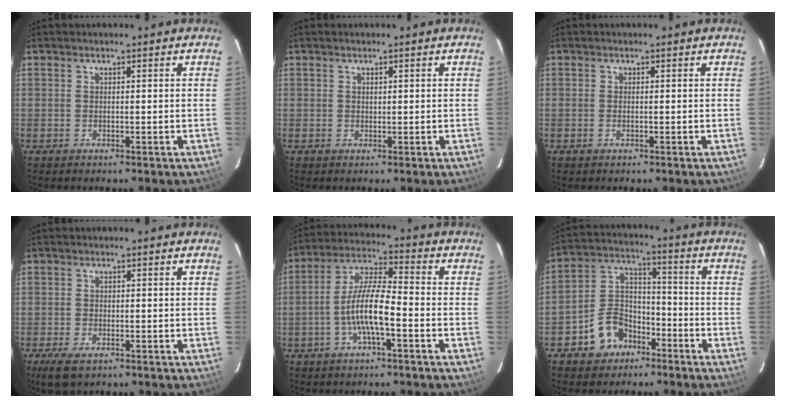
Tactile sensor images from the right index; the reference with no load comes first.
{"total": 0.5, "force": [0.3, 0.4, 0.2], "torque": [-0.003, 0.003, 0.005]}
{"total": 0.8, "force": [-0.3, 0.0, 0.7], "torque": [-0.015, 0.001, -0.006]}
{"total": 5.0, "force": [-3.1, 2.2, 3.2], "torque": [-0.076, -0.015, -0.057]}
{"total": 9.8, "force": [-3.4, 1.8, 9.0], "torque": [-0.187, 0.008, -0.067]}
{"total": 10.0, "force": [-6.0, 7.0, 3.9], "torque": [-0.086, 0.041, -0.094]}